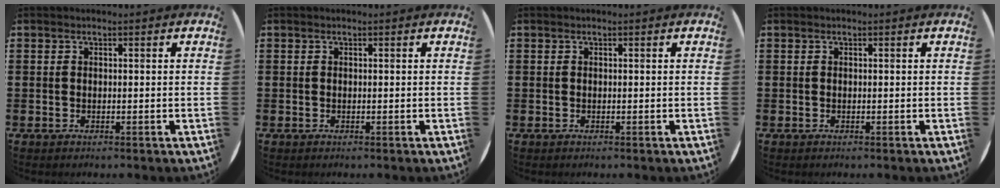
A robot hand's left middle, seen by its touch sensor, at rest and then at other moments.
{"total": 0.0}
{"total": 0.0}
{"total": 0.0}